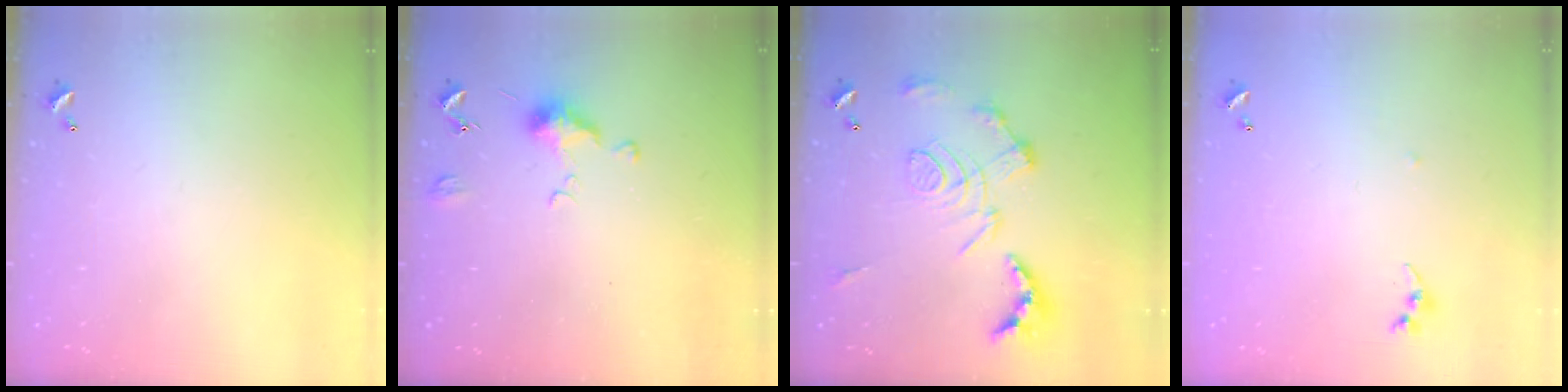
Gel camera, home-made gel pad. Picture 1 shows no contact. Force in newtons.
{"total": 5.9, "press": 5.8, "slide": 0.9}
{"total": 3.4, "press": 2.7, "slide": 2.0}
{"total": 5.0, "press": 5.0, "slide": 0.6}